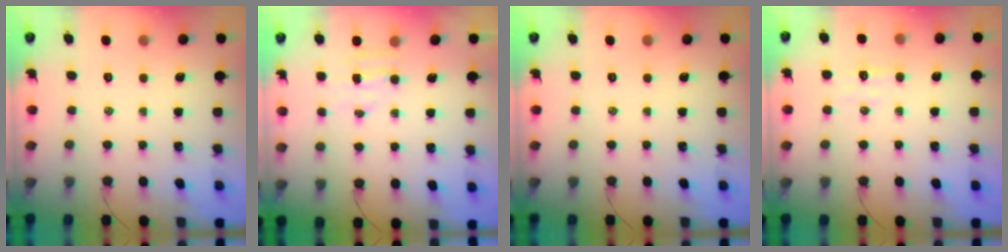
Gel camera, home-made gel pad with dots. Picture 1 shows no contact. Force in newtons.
{"total": 3.8, "press": 3.7, "slide": 0.8}
{"total": 0.0}
{"total": 5.3, "press": 5.1, "slide": 1.2}